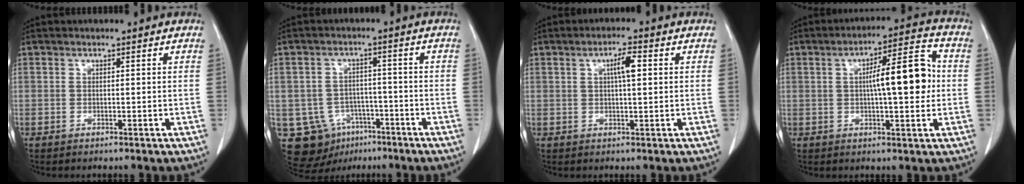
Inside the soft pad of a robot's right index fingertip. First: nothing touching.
{"total": 10.2, "force": [-4.8, 8.5, 3.0], "torque": [-0.058, 0.015, -0.061]}
{"total": 3.6, "force": [0.9, 0.5, 3.4], "torque": [-0.058, 0.004, 0.014]}
{"total": 10.5, "force": [0.6, 2.2, 10.2], "torque": [-0.154, 0.024, 0.006]}